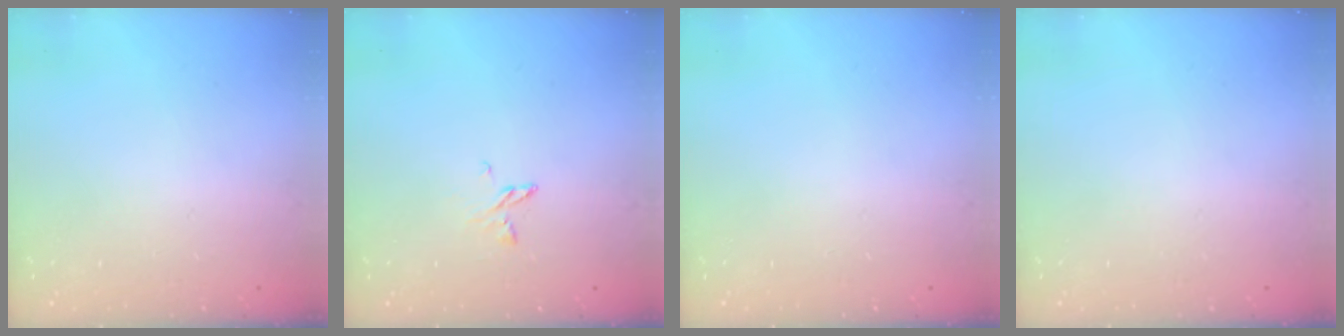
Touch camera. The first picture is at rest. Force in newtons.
{"total": 3.2, "press": 3.2, "slide": 0.3}
{"total": 0.0}
{"total": 0.0}